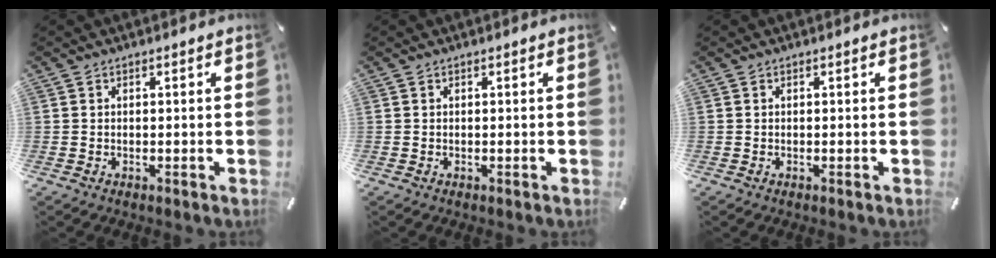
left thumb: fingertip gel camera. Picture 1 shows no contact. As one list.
[{"total": 0.0}, {"total": 0.0}]